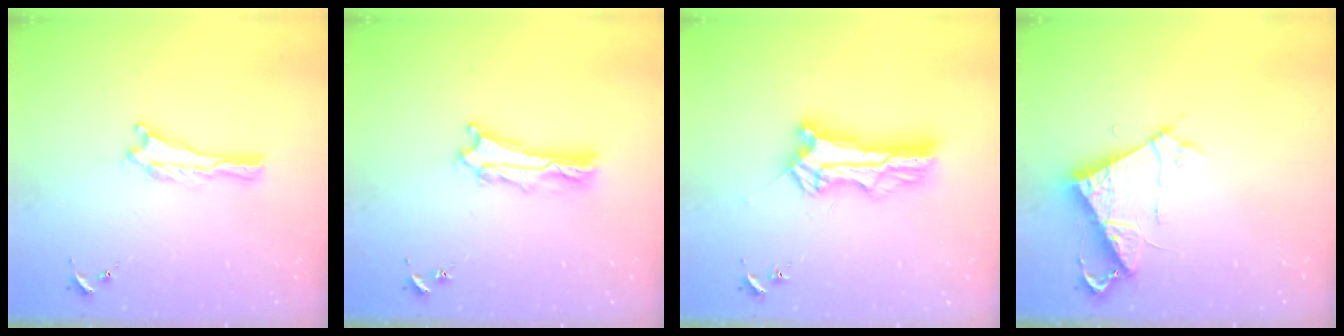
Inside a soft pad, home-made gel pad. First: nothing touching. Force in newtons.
{"total": 3.3, "press": 3.2, "slide": 0.3}
{"total": 10.0, "press": 9.9, "slide": 1.0}
{"total": 6.9, "press": 6.8, "slide": 0.7}